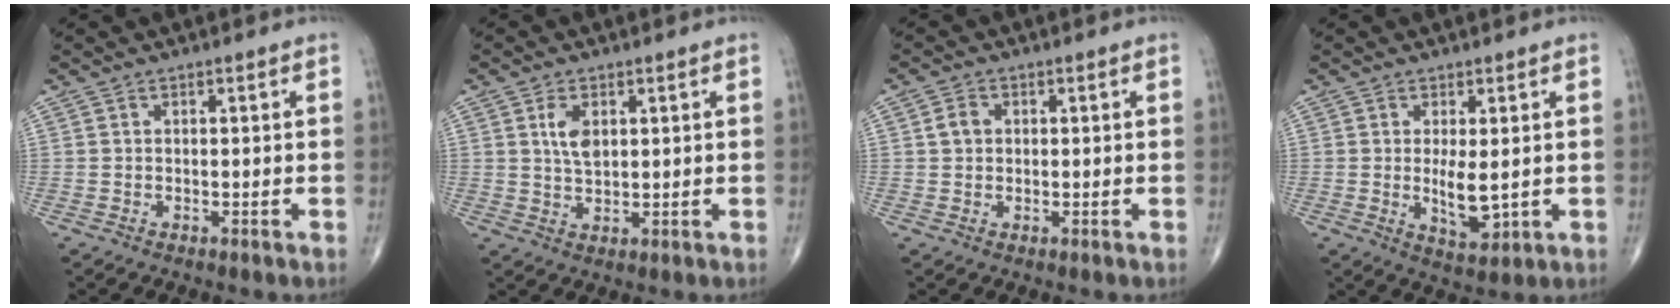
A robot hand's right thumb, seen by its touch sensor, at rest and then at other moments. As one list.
[{"total": 4.5, "force": [1.4, 2.5, 3.5], "torque": [-0.061, -0.007, 0.029]}, {"total": 2.6, "force": [0.4, 2.1, 1.4], "torque": [-0.020, 0.005, 0.007]}, {"total": 5.7, "force": [0.1, 2.2, 5.2], "torque": [-0.082, -0.016, 0.010]}]